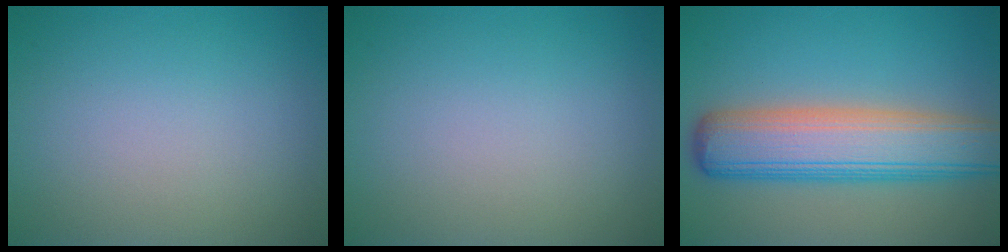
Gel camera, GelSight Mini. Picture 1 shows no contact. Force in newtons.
{"total": 0.0}
{"total": 8.8, "press": 8.8, "slide": 0.4}